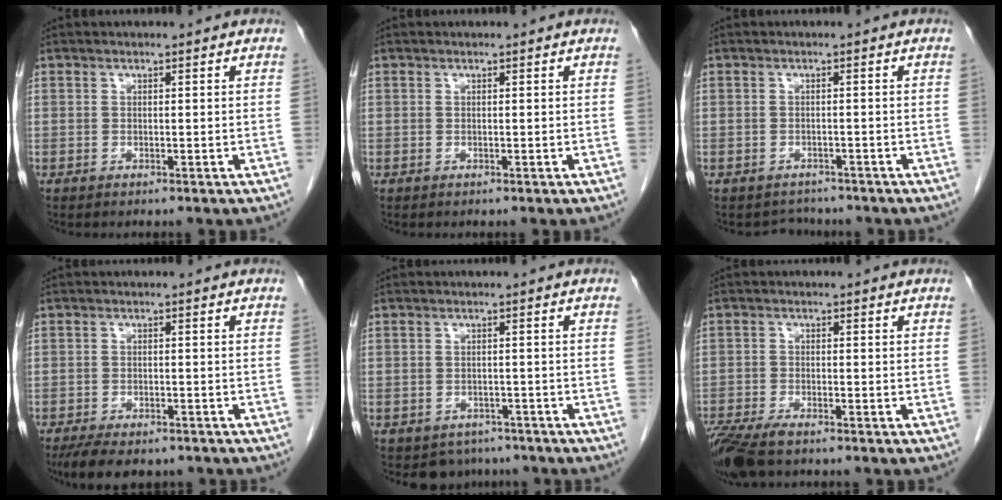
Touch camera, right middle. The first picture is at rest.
{"total": 0.0}
{"total": 2.5, "force": [-2.2, 1.1, -0.4], "torque": [-0.001, 0.000, -0.033]}
{"total": 8.4, "force": [-6.6, 3.2, 4.1], "torque": [-0.060, -0.008, -0.095]}
{"total": 3.8, "force": [-3.0, 2.3, 0.2], "torque": [0.002, 0.005, -0.041]}
{"total": 7.7, "force": [-5.9, 2.0, 4.5], "torque": [-0.083, -0.017, -0.107]}